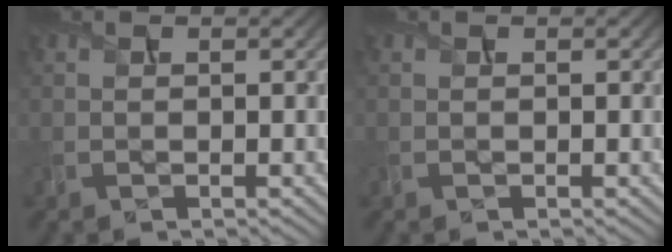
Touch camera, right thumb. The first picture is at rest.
{"total": 0.0}